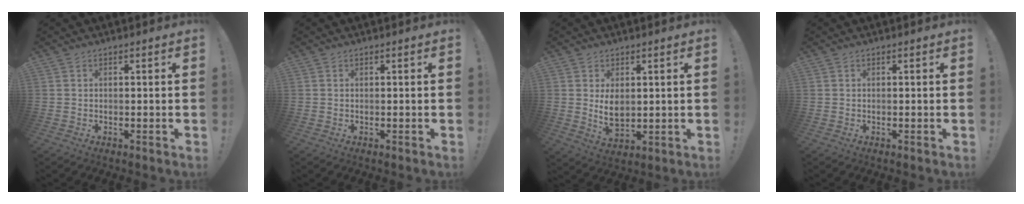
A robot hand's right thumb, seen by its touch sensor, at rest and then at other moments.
{"total": 0.0}
{"total": 6.2, "force": [1.2, 4.0, 4.6], "torque": [-0.061, -0.017, 0.018]}
{"total": 0.0}